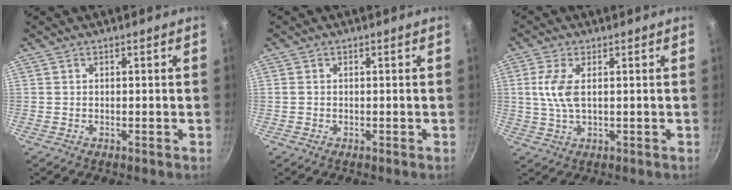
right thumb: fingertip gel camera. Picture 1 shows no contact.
{"total": 0.9, "force": [-0.2, 0.8, 0.4], "torque": [-0.007, 0.002, -0.004]}
{"total": 5.9, "force": [0.9, 2.6, 5.3], "torque": [-0.118, 0.003, 0.017]}